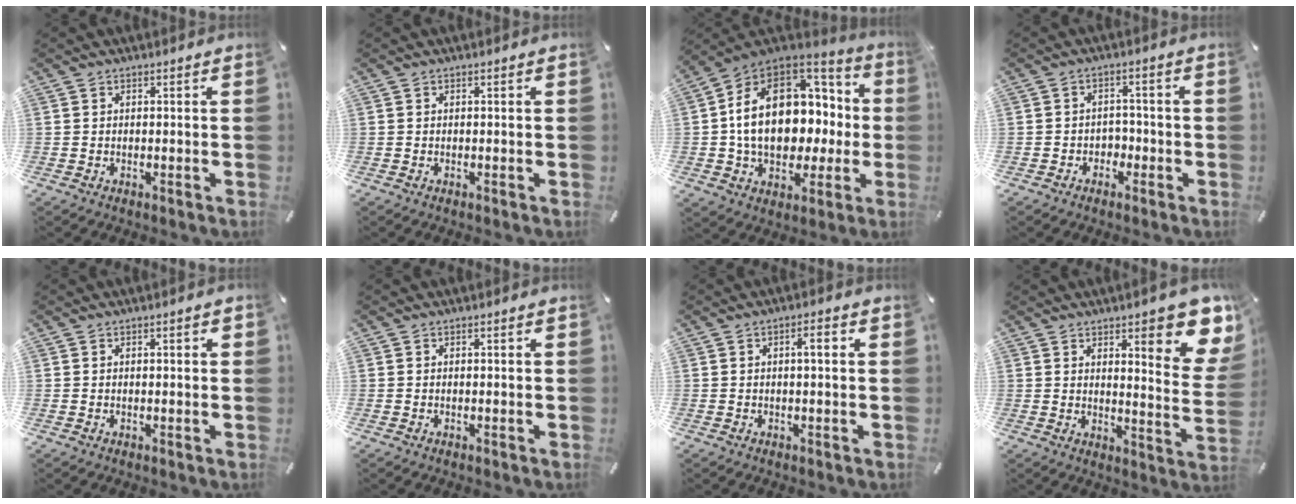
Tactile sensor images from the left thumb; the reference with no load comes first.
{"total": 0.0}
{"total": 22.3, "force": [1.5, 16.0, 15.4], "torque": [-0.265, -0.003, 0.034]}
{"total": 4.3, "force": [-1.3, 4.0, 0.8], "torque": [-0.021, 0.009, -0.025]}
{"total": 1.4, "force": [0.4, 0.3, 1.4], "torque": [-0.018, 0.000, 0.003]}
{"total": 0.0}
{"total": 3.3, "force": [0.6, 0.7, 3.2], "torque": [-0.053, 0.002, 0.006]}
{"total": 14.8, "force": [8.5, 3.9, 11.4], "torque": [-0.139, -0.063, 0.134]}